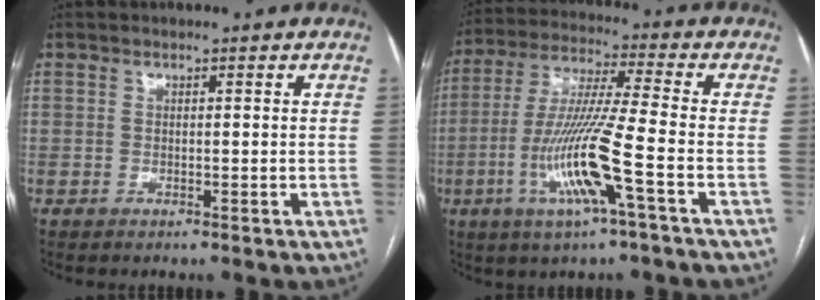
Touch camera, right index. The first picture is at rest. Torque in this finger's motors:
{"motor_torque": [1.27, -0.87, 0.37, 0.21]}